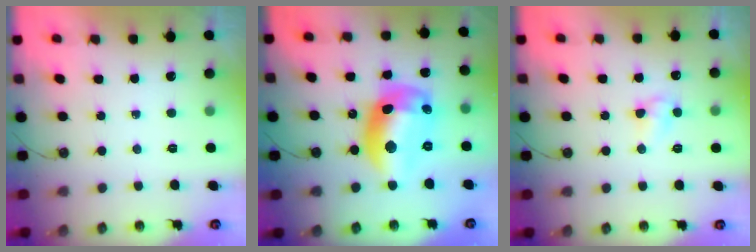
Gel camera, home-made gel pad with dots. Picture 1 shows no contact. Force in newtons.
{"total": 17.1, "press": 17.0, "slide": 1.4}
{"total": 4.4, "press": 4.4, "slide": 0.7}